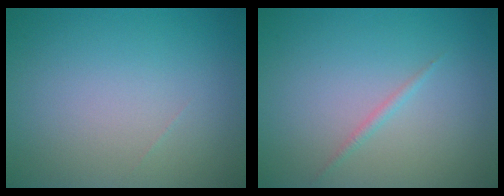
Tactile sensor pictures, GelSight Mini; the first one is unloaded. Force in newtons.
{"total": 0.7, "press": 0.7, "slide": 0.0}